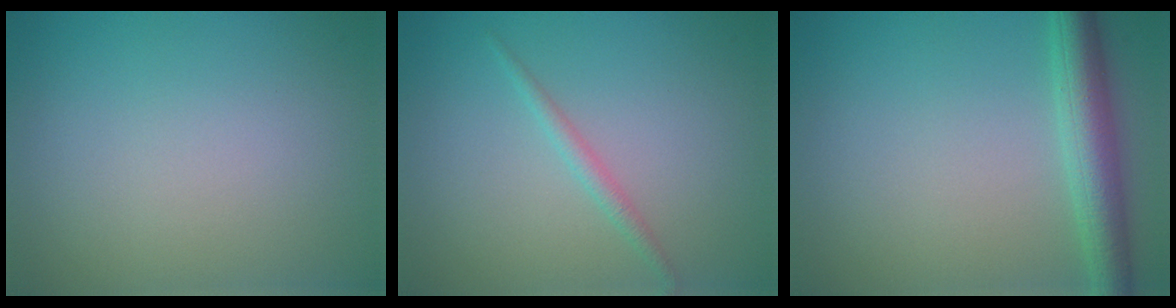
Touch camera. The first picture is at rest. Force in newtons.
{"total": 1.3, "press": 1.3, "slide": 0.0}
{"total": 4.4, "press": 4.4, "slide": 0.0}